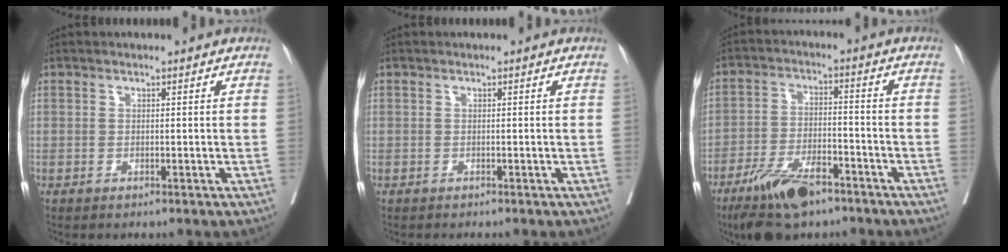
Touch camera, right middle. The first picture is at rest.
{"total": 0.5, "force": [-0.5, 0.1, 0.1], "torque": [-0.007, -0.003, -0.011]}
{"total": 11.0, "force": [-7.7, 3.5, 7.1], "torque": [-0.136, -0.014, -0.138]}